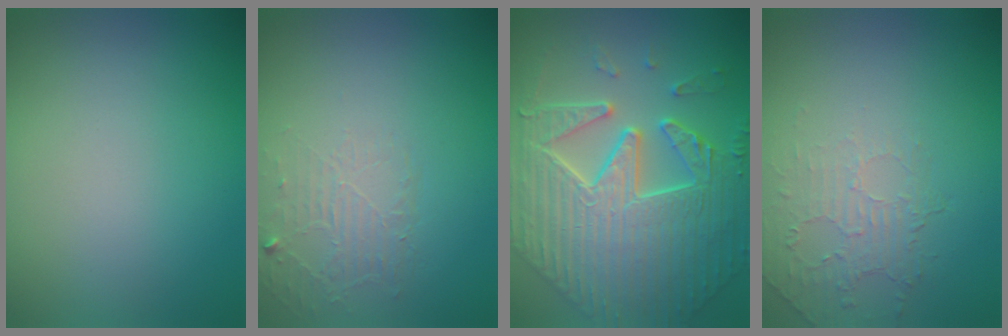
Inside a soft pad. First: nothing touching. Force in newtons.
{"total": 1.8, "press": 0.4, "slide": 1.8}
{"total": 8.5, "press": 7.1, "slide": 4.7}
{"total": 2.0, "press": 0.8, "slide": 1.8}